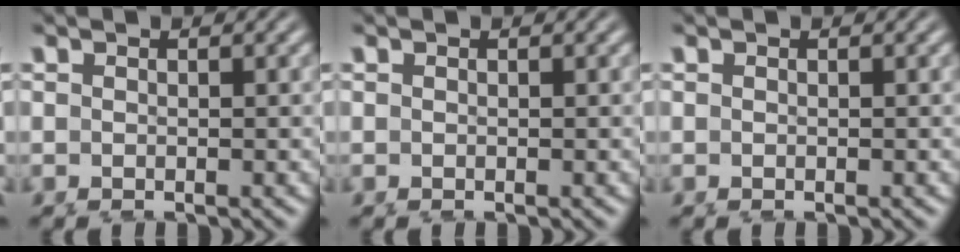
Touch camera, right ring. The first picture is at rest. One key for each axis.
{"total": 0.0}
{"total": 0.0}